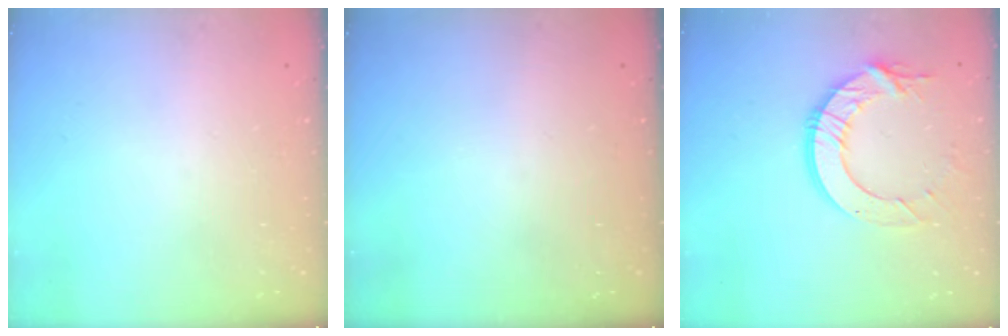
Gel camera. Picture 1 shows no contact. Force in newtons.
{"total": 0.0}
{"total": 12.6, "press": 12.6, "slide": 1.1}